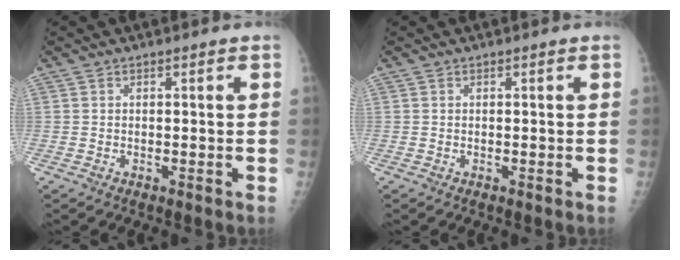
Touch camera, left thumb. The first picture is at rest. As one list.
[{"total": 0.0}]